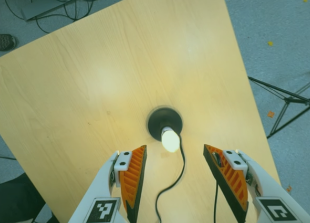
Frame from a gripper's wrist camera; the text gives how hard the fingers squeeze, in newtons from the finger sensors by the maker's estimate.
{"total": 0.0}